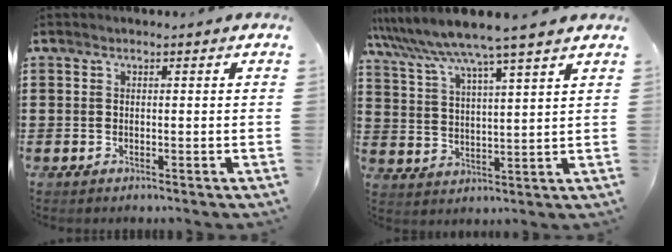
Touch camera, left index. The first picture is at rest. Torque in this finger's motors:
{"motor_torque": [1.56, -0.58, 0.61, 0.21]}